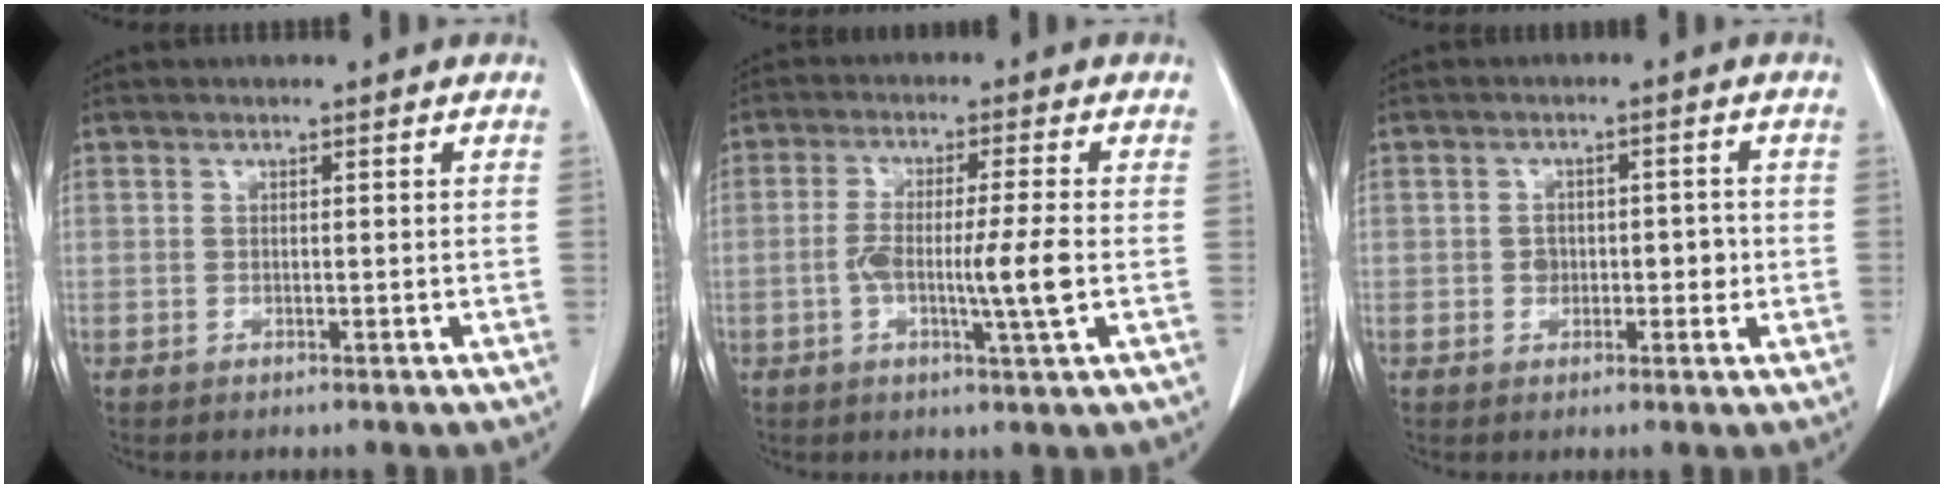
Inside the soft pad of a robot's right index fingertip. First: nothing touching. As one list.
[{"total": 7.7, "force": [-1.4, -0.2, 7.6], "torque": [-0.139, -0.004, -0.027]}, {"total": 3.7, "force": [-0.5, 2.5, 2.6], "torque": [-0.032, 0.012, -0.003]}]